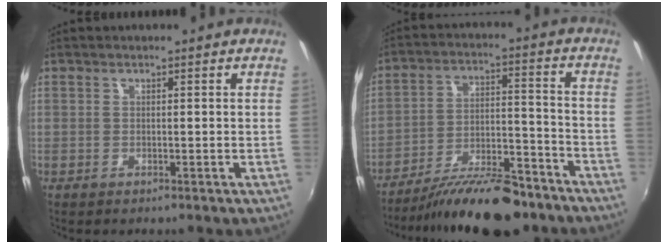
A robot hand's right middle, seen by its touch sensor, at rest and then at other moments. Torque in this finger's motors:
{"motor_torque": [1.07, -1.07, 0.19, 0.11]}